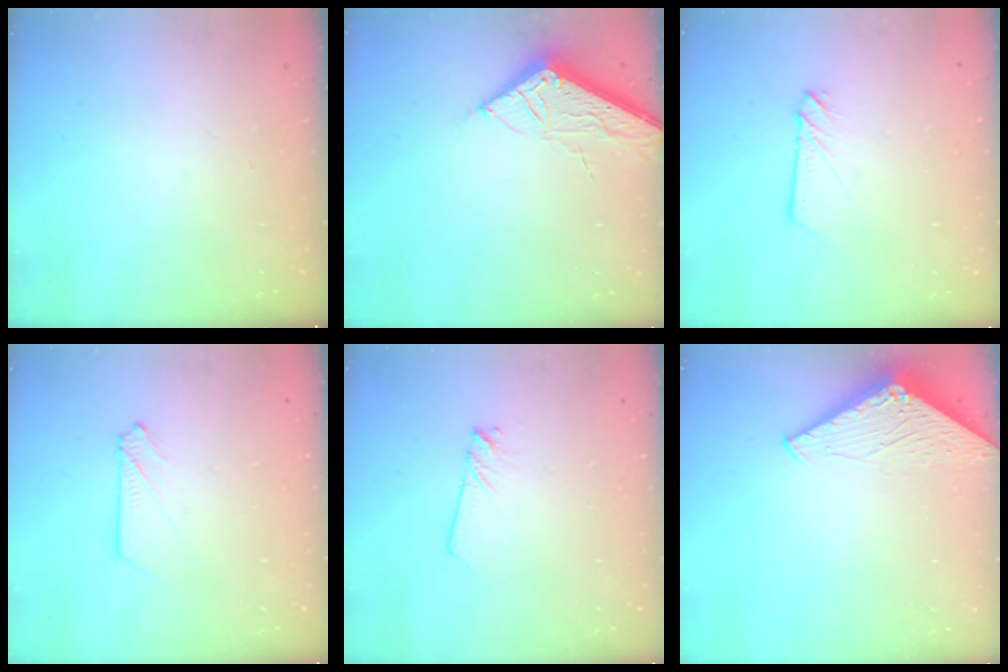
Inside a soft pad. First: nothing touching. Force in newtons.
{"total": 5.7, "press": 5.7, "slide": 0.6}
{"total": 2.3, "press": 2.3, "slide": 0.2}
{"total": 2.9, "press": 2.9, "slide": 0.4}
{"total": 1.7, "press": 1.7, "slide": 0.1}
{"total": 2.9, "press": 2.9, "slide": 0.2}